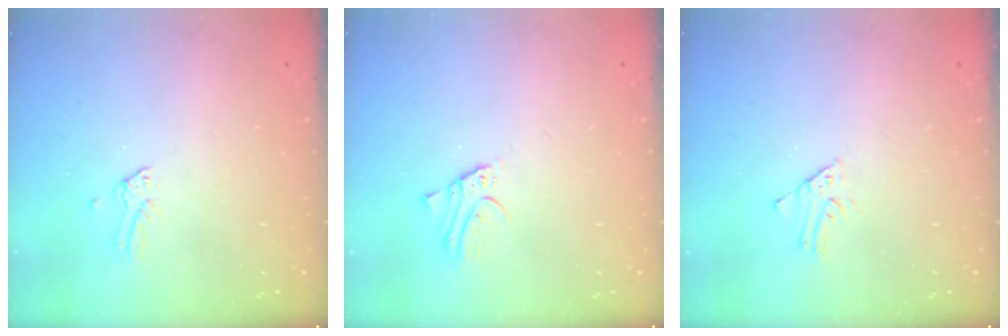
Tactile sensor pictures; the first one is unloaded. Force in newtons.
{"total": 2.7, "press": 2.7, "slide": 0.3}
{"total": 1.7, "press": 1.7, "slide": 0.2}